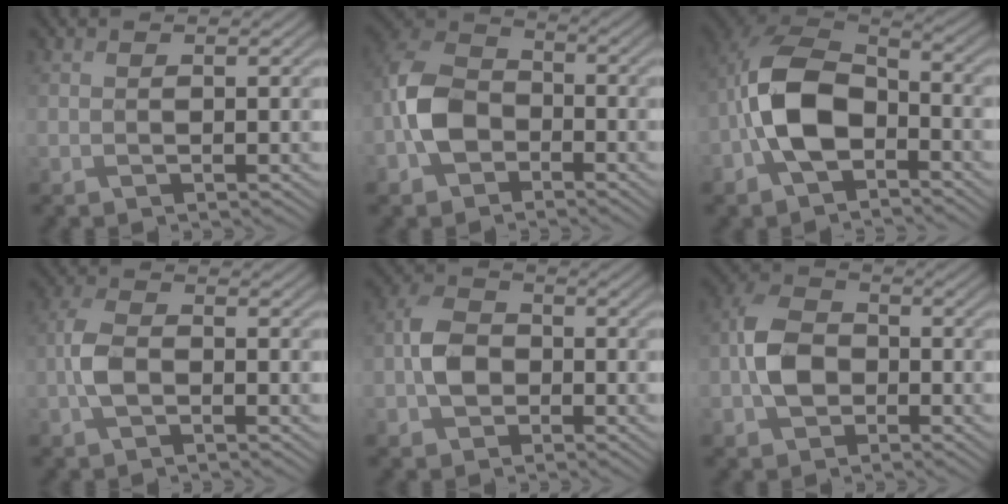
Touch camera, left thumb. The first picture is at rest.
{"total": 7.5, "force": [-2.4, 5.4, 4.6], "torque": [-0.107, 0.009, -0.066]}
{"total": 10.7, "force": [-3.1, 6.1, 8.2], "torque": [-0.178, 0.008, -0.076]}
{"total": 3.1, "force": [-0.8, 1.5, 2.6], "torque": [-0.060, 0.010, -0.027]}
{"total": 4.6, "force": [-1.0, 3.5, 2.8], "torque": [-0.057, 0.010, -0.031]}
{"total": 6.0, "force": [-1.2, 4.4, 3.8], "torque": [-0.078, 0.013, -0.038]}